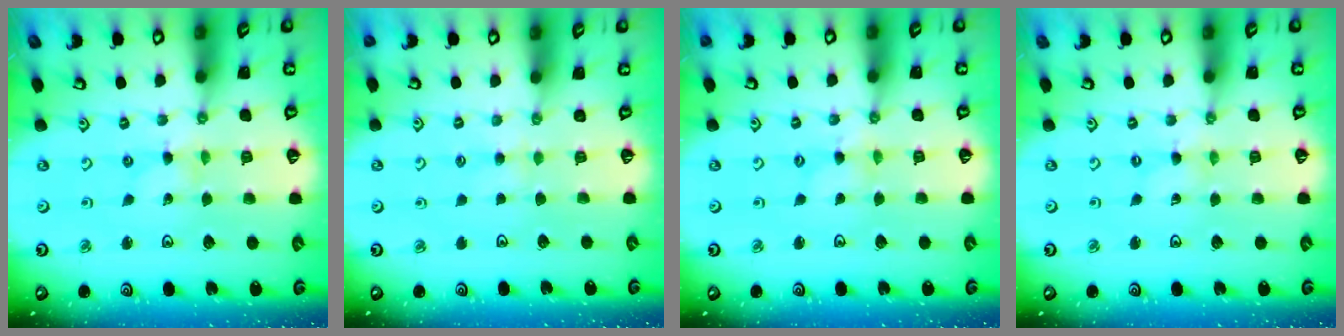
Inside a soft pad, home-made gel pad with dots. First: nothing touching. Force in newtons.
{"total": 2.3, "press": 2.3, "slide": 0.4}
{"total": 1.3, "press": 1.3, "slide": 0.3}
{"total": 0.0}